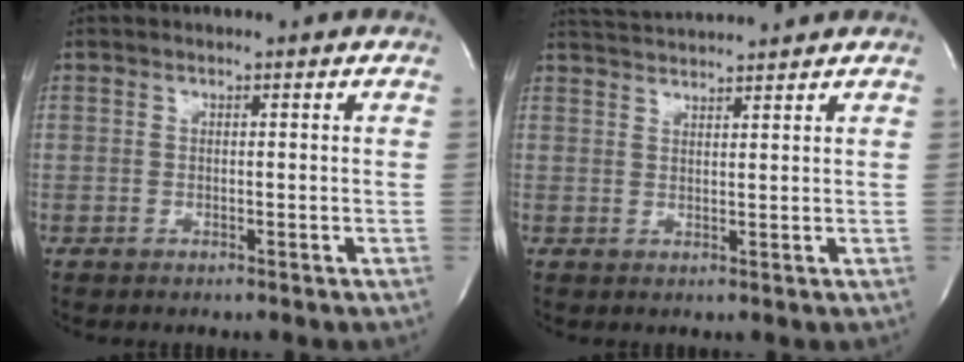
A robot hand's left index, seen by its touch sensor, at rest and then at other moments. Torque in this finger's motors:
{"motor_torque": [-0.75, -1.39, -0.03, 0.00]}